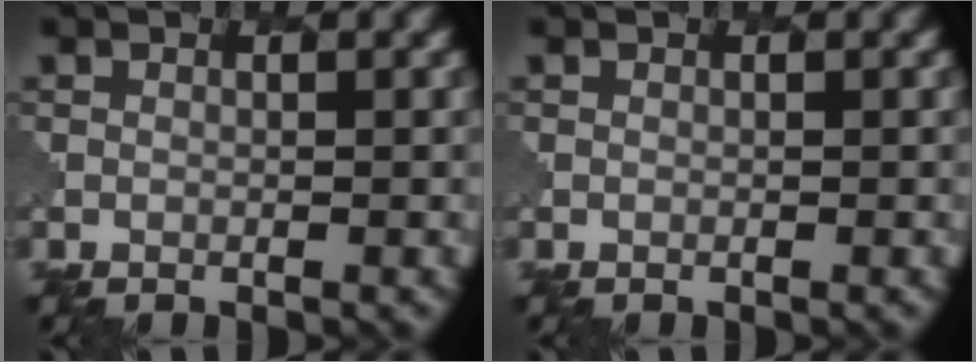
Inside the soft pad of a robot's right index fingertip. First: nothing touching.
{"total": 0.0}